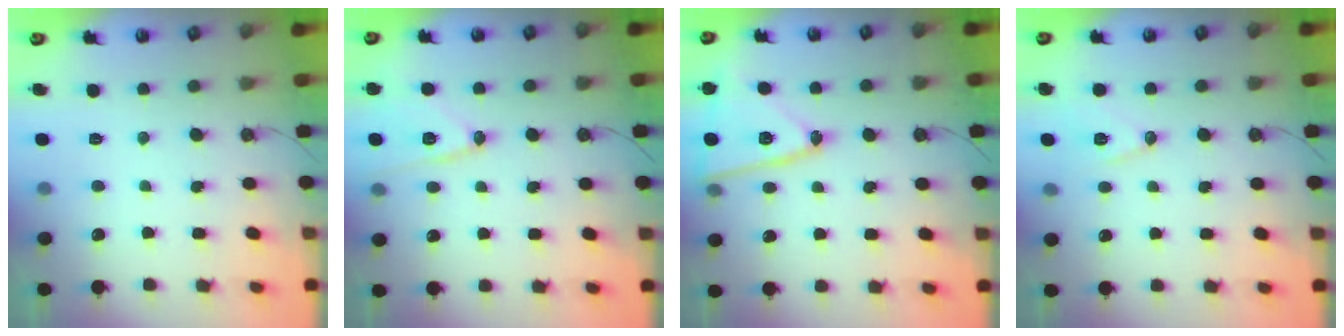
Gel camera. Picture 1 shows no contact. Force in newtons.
{"total": 13.2, "press": 13.1, "slide": 1.2}
{"total": 16.6, "press": 16.6, "slide": 0.7}
{"total": 9.5, "press": 8.8, "slide": 3.6}